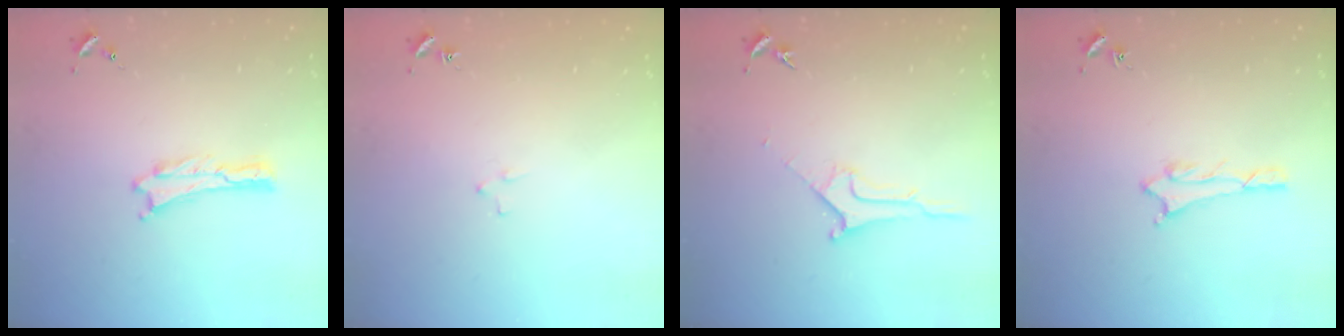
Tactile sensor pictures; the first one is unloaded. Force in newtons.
{"total": 1.9, "press": 1.9, "slide": 0.1}
{"total": 1.8, "press": 1.7, "slide": 0.2}
{"total": 1.1, "press": 1.1, "slide": 0.1}